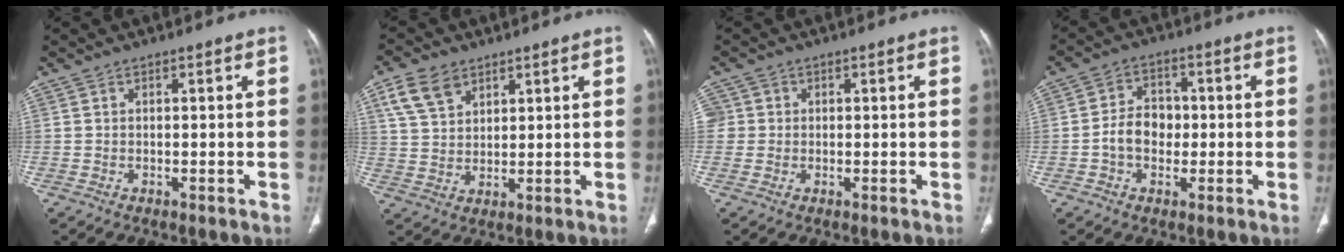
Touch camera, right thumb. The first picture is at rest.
{"total": 7.9, "force": [4.4, 5.0, 4.1], "torque": [-0.067, -0.011, 0.091]}
{"total": 3.0, "force": [0.2, 3.0, 0.4], "torque": [0.011, 0.009, 0.004]}
{"total": 6.7, "force": [-0.9, 5.1, 4.2], "torque": [-0.053, 0.021, -0.023]}